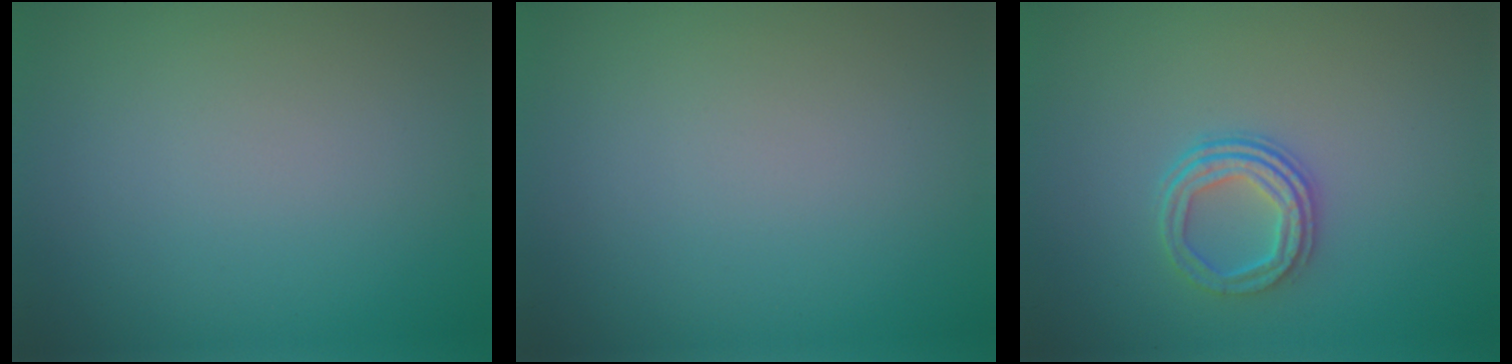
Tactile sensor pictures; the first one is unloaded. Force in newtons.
{"total": 0.0}
{"total": 3.2, "press": 2.5, "slide": 2.0}